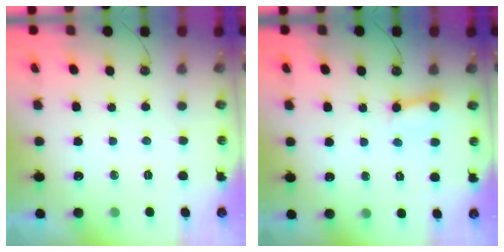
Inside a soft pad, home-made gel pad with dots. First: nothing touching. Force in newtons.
{"total": 4.0, "press": 4.0, "slide": 0.6}